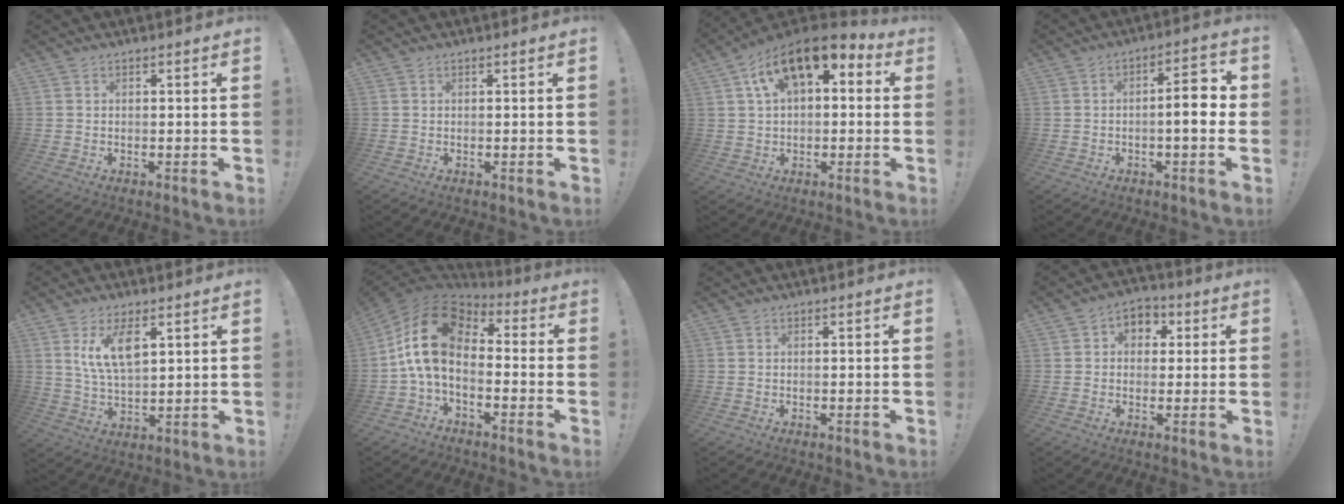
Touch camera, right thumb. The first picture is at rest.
{"total": 0.0}
{"total": 13.6, "force": [6.7, 6.8, 9.7], "torque": [-0.158, -0.025, 0.123]}
{"total": 8.4, "force": [-0.5, 2.4, 8.1], "torque": [-0.113, 0.007, -0.012]}
{"total": 10.9, "force": [5.1, 5.8, 7.7], "torque": [-0.126, -0.012, 0.096]}
{"total": 15.9, "force": [1.7, 9.5, 12.6], "torque": [-0.240, -0.002, 0.032]}
{"total": 0.0}
{"total": 5.5, "force": [0.7, 5.0, 2.3], "torque": [-0.019, 0.003, 0.014]}